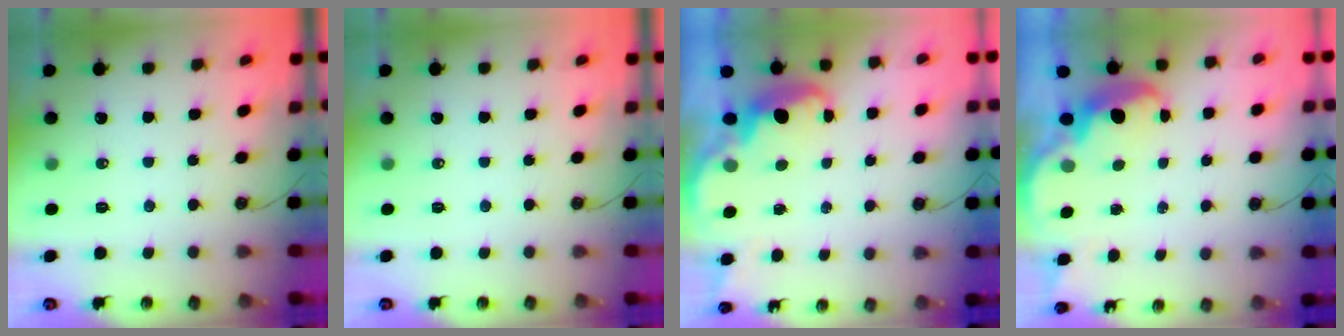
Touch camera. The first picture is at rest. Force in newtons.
{"total": 0.0}
{"total": 2.7, "press": 2.6, "slide": 0.6}
{"total": 2.5, "press": 2.5, "slide": 0.6}